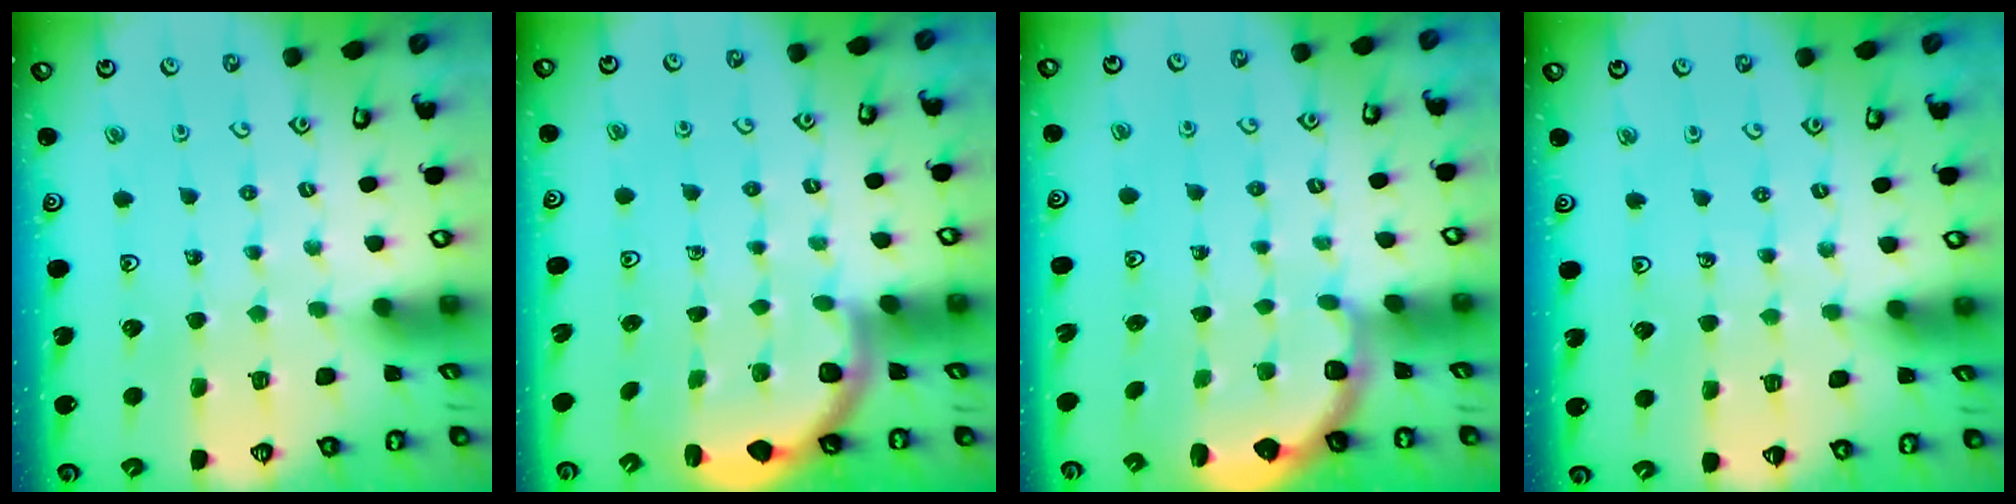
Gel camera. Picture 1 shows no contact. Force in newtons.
{"total": 3.3, "press": 2.9, "slide": 1.5}
{"total": 2.8, "press": 2.2, "slide": 1.8}
{"total": 3.0, "press": 3.0, "slide": 0.3}